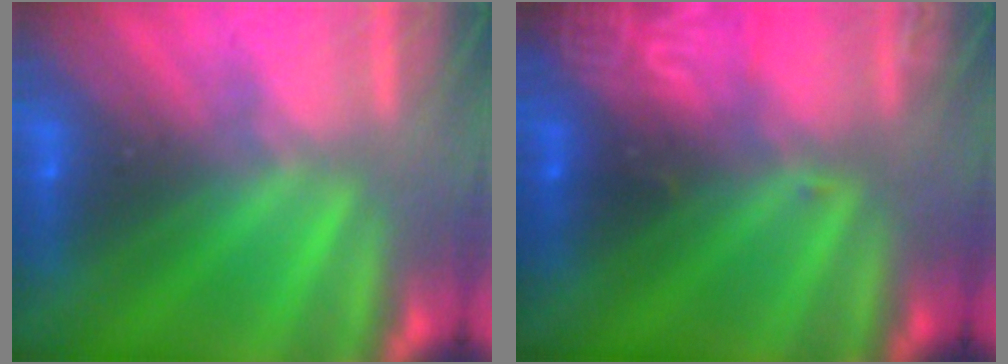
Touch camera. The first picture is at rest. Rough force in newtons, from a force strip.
{"total": 3.2}